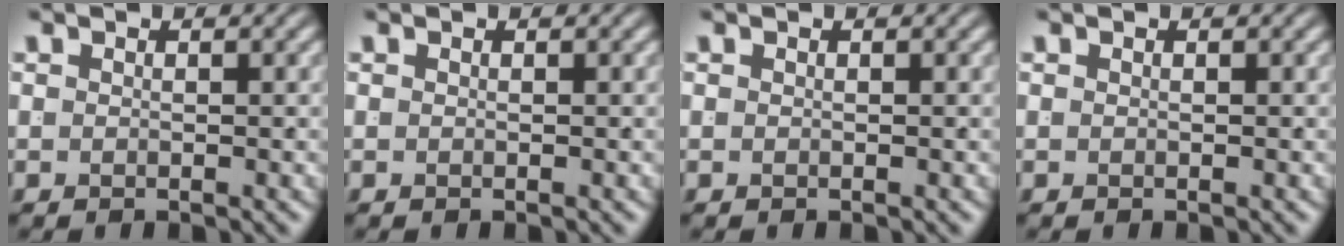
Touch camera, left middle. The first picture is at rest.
{"total": 0.0}
{"total": 0.0}
{"total": 0.0}